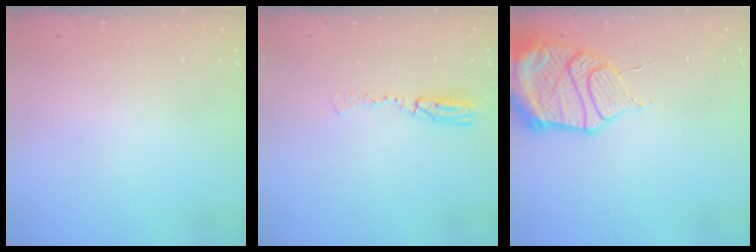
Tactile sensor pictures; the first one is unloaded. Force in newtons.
{"total": 6.9, "press": 6.7, "slide": 1.8}
{"total": 16.9, "press": 16.3, "slide": 4.2}